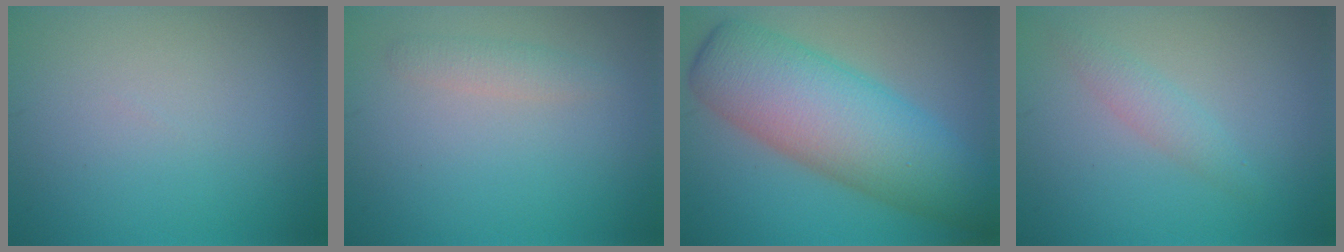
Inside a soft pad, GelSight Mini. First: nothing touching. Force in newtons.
{"total": 1.4, "press": 1.4, "slide": 0.0}
{"total": 10.5, "press": 10.5, "slide": 0.2}
{"total": 1.6, "press": 1.6, "slide": 0.2}